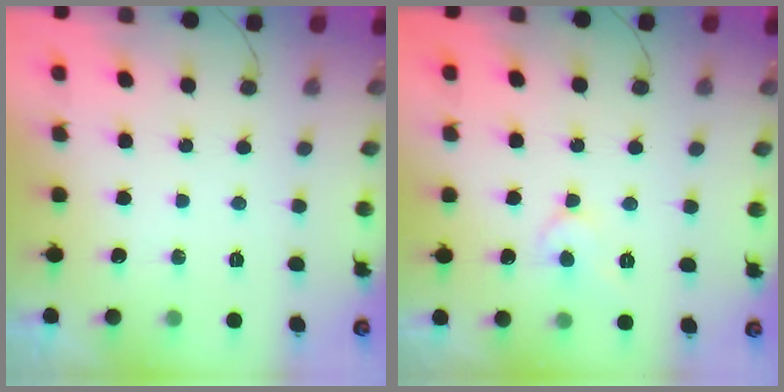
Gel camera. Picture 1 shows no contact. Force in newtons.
{"total": 5.3, "press": 5.3, "slide": 0.6}